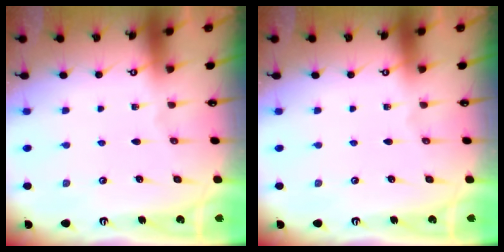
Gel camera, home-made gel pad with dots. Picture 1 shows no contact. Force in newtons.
{"total": 0.0}